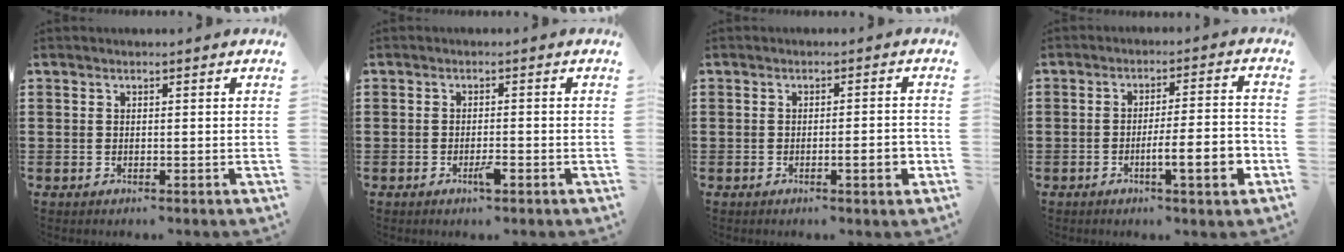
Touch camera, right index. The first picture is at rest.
{"total": 2.3, "force": [-1.2, 0.5, 1.9], "torque": [-0.032, 0.001, -0.021]}
{"total": 3.6, "force": [-1.0, 0.5, 3.4], "torque": [-0.056, -0.003, -0.016]}
{"total": 7.6, "force": [-2.7, 1.1, 7.0], "torque": [-0.105, -0.006, -0.047]}